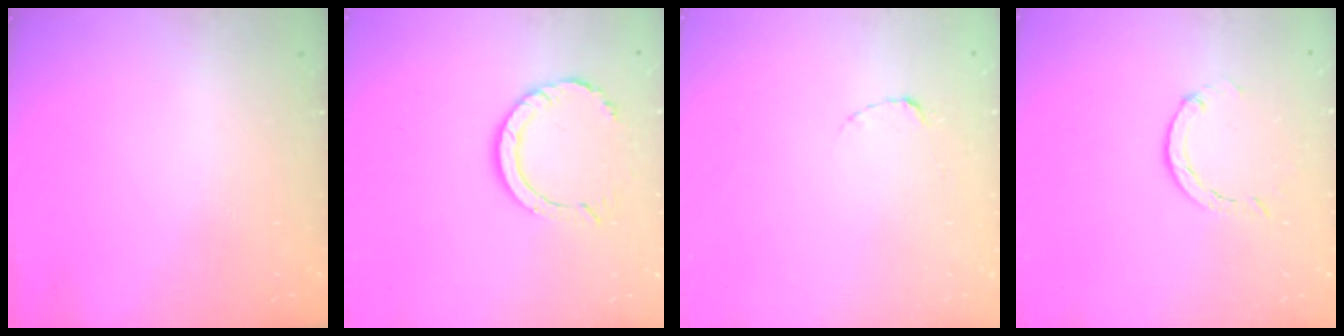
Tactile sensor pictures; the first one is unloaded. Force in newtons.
{"total": 8.3, "press": 8.2, "slide": 0.6}
{"total": 2.2, "press": 2.2, "slide": 0.3}
{"total": 1.3, "press": 1.2, "slide": 0.3}